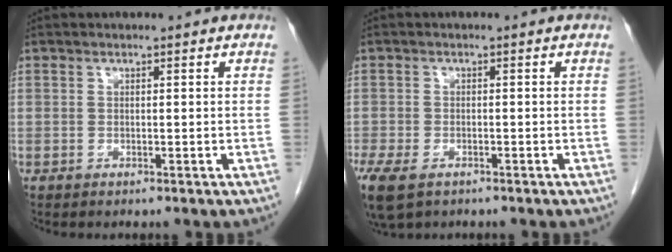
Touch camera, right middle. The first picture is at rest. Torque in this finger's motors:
{"motor_torque": [1.16, -0.98, 0.45, 0.13]}